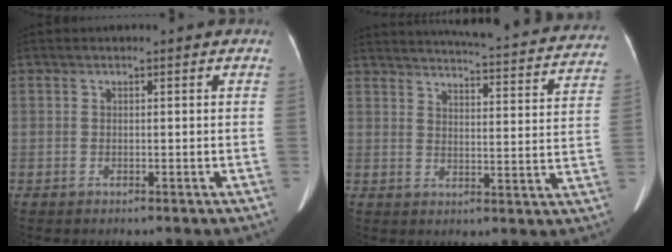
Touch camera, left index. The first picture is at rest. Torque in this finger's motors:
{"motor_torque": [0.83, -1.31, 0.23, 0.09]}